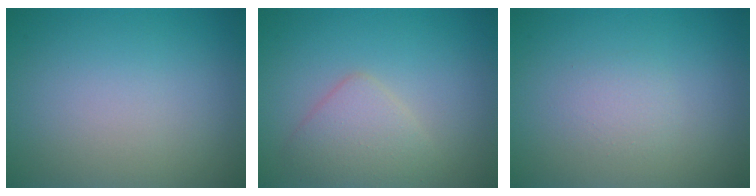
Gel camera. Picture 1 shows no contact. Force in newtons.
{"total": 3.0, "press": 3.0, "slide": 0.1}
{"total": 1.2, "press": 1.2, "slide": 0.0}